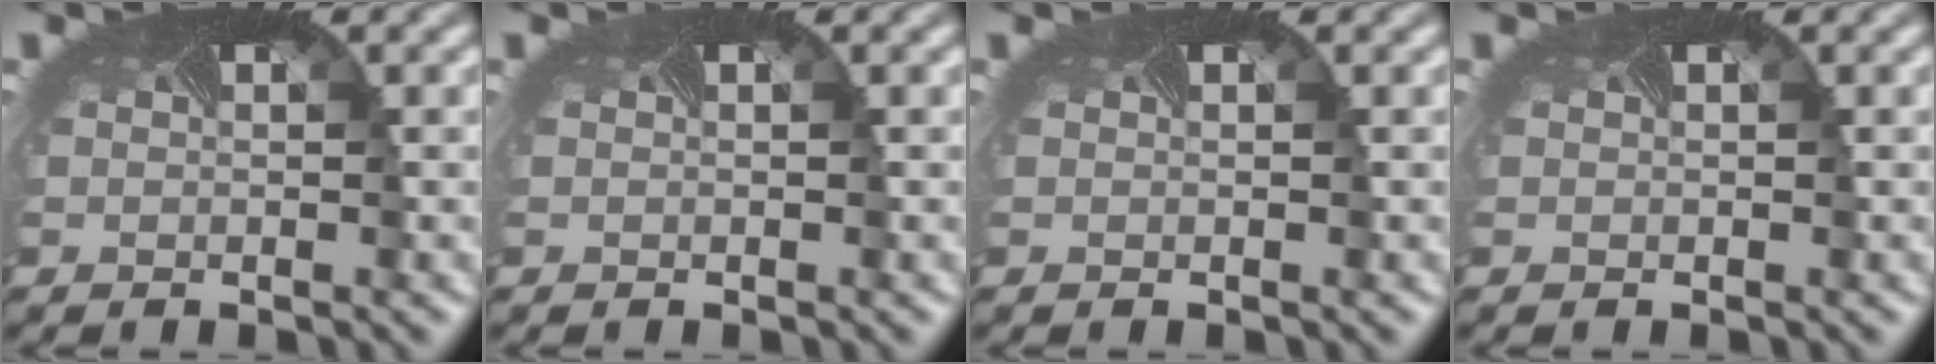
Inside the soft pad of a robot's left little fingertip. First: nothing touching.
{"total": 0.0}
{"total": 0.0}
{"total": 0.0}